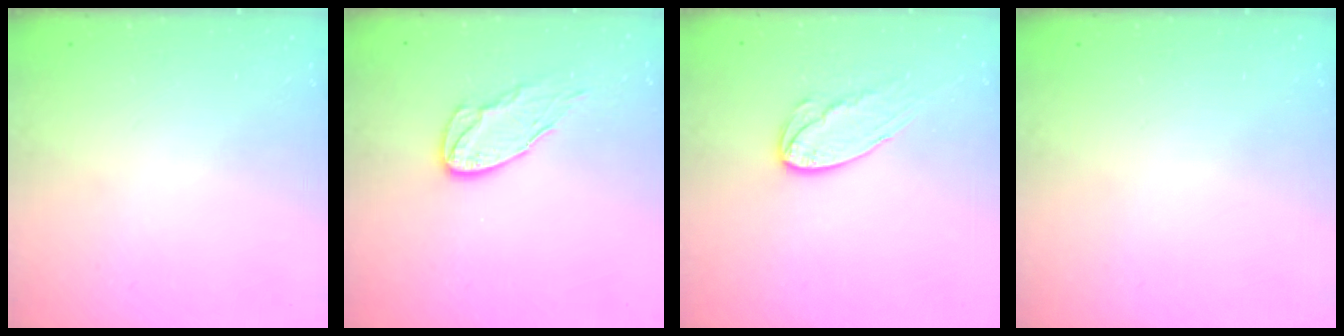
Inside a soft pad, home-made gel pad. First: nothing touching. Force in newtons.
{"total": 8.9, "press": 8.9, "slide": 0.3}
{"total": 10.4, "press": 10.4, "slide": 0.8}
{"total": 0.0}